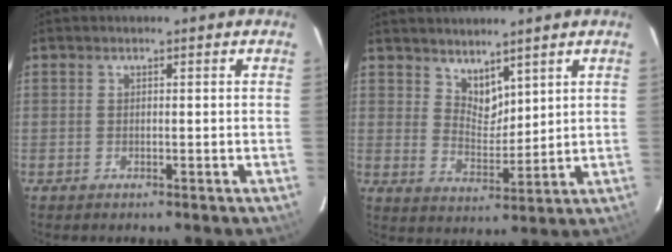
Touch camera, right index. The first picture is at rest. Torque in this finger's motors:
{"motor_torque": [-0.15, 0.21, -0.05, 0.01]}